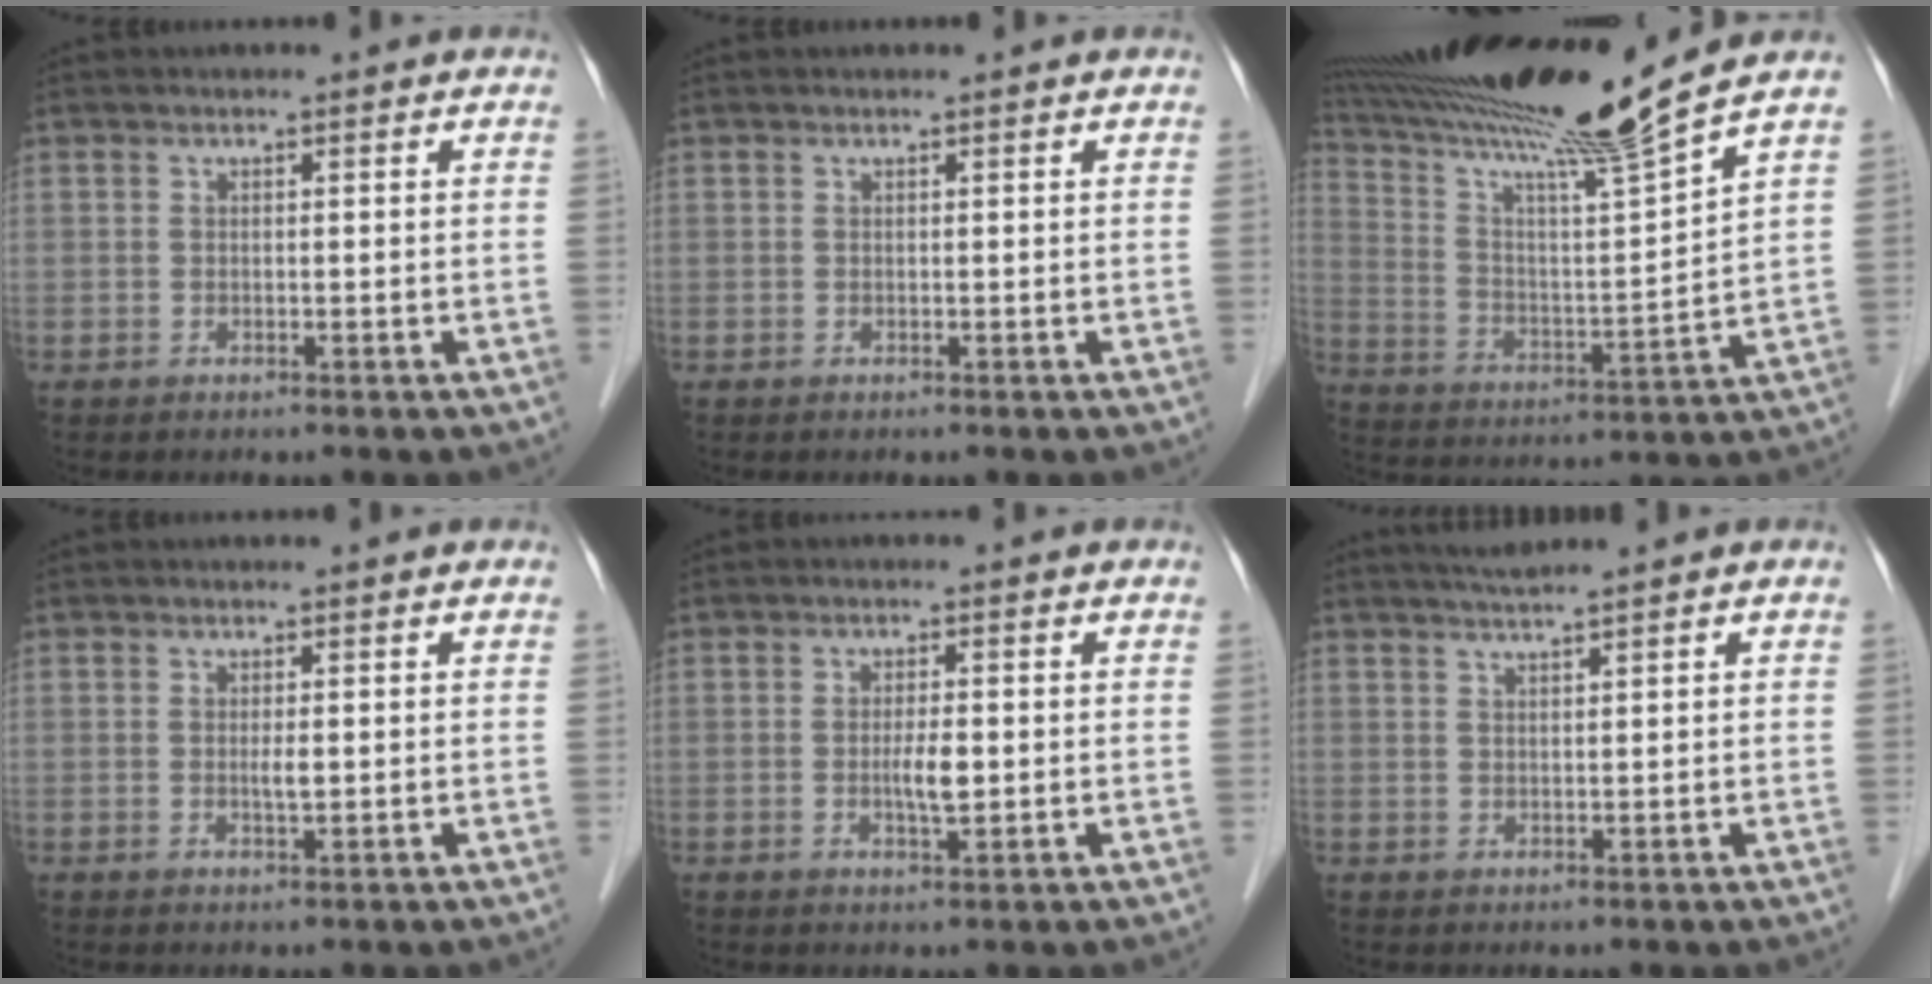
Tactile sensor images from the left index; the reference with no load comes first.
{"total": 0.9, "force": [0.8, 0.1, 0.2], "torque": [-0.008, 0.010, 0.010]}
{"total": 17.6, "force": [14.9, -3.4, 8.9], "torque": [-0.159, -0.029, 0.250]}
{"total": 1.2, "force": [0.3, 0.2, 1.1], "torque": [-0.025, -0.001, 0.004]}
{"total": 2.8, "force": [-0.2, 0.6, 2.7], "torque": [-0.051, -0.002, -0.003]}
{"total": 2.9, "force": [2.6, -0.6, 1.2], "torque": [-0.021, 0.008, 0.049]}